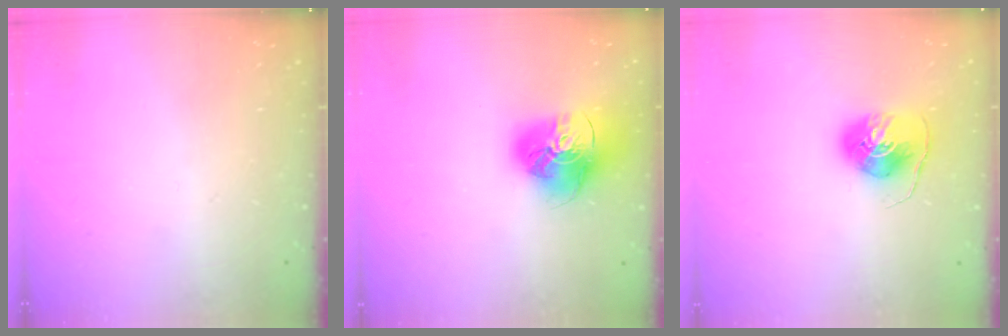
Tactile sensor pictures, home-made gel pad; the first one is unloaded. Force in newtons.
{"total": 17.7, "press": 17.6, "slide": 1.8}
{"total": 8.4, "press": 8.3, "slide": 0.7}